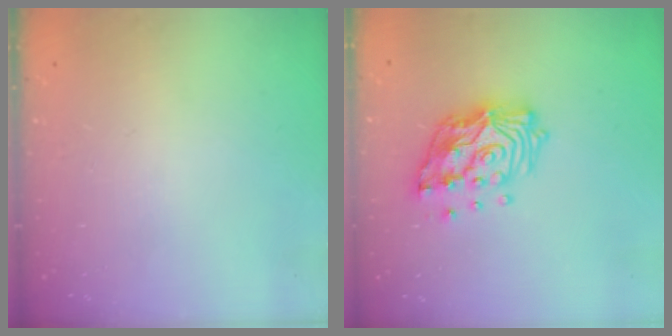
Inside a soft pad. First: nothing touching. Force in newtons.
{"total": 16.1, "press": 16.0, "slide": 2.3}